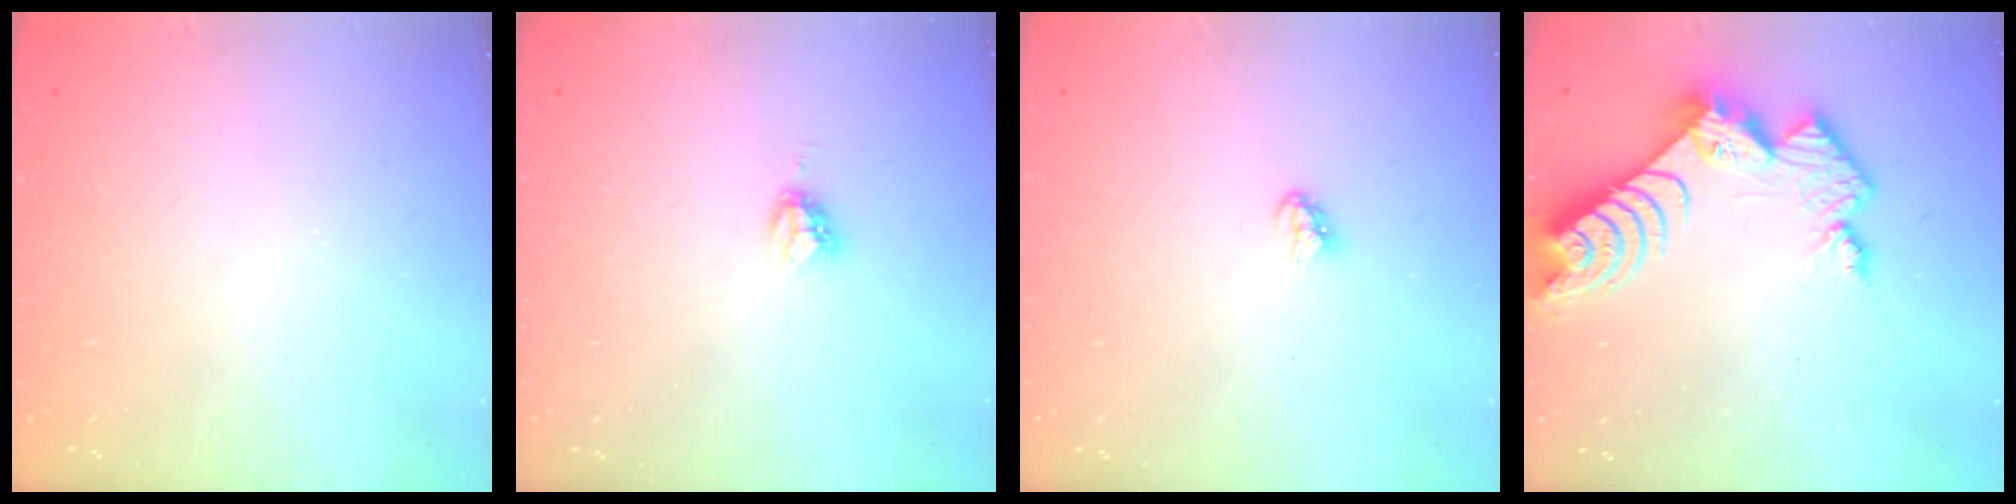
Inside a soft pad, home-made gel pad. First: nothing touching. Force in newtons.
{"total": 3.4, "press": 3.4, "slide": 0.4}
{"total": 2.9, "press": 2.9, "slide": 0.2}
{"total": 11.2, "press": 11.1, "slide": 0.9}